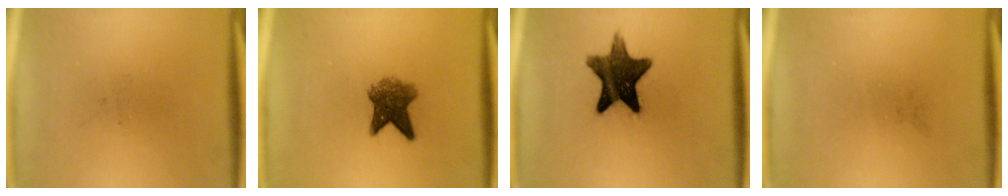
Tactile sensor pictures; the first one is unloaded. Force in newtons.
{"total": 5.9}
{"total": 13.1}
{"total": 0.0}